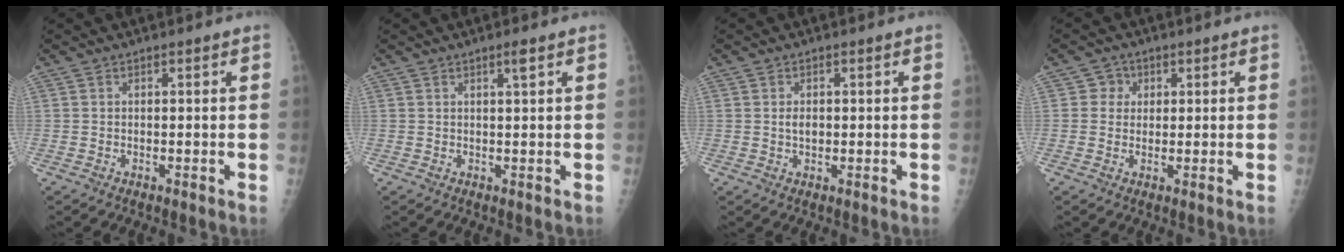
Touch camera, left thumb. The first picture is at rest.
{"total": 1.3, "force": [0.8, -0.1, 1.1], "torque": [-0.018, -0.004, 0.013]}
{"total": 1.7, "force": [0.1, 1.2, 1.2], "torque": [-0.015, 0.000, 0.003]}
{"total": 3.0, "force": [0.8, 2.8, 0.3], "torque": [0.019, 0.002, 0.005]}